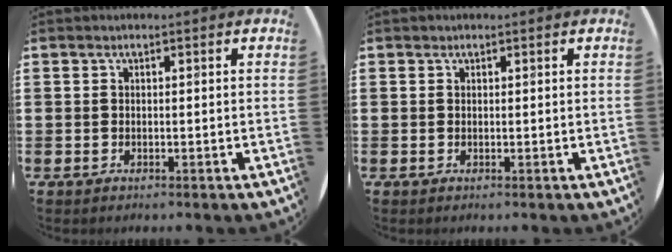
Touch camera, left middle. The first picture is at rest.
{"total": 0.0}